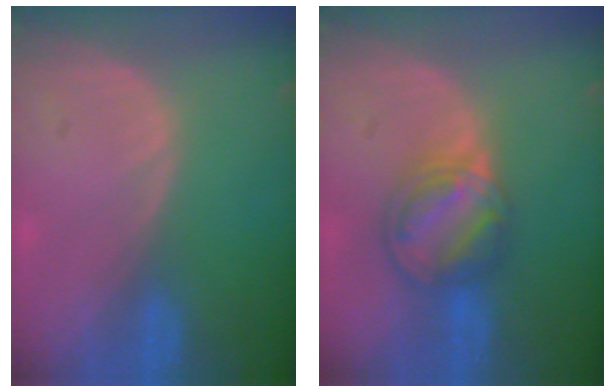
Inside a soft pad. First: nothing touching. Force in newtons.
{"total": 7.4, "press": 6.6, "slide": 3.2}